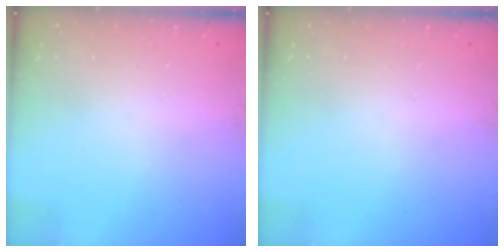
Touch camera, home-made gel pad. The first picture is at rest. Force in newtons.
{"total": 0.0}